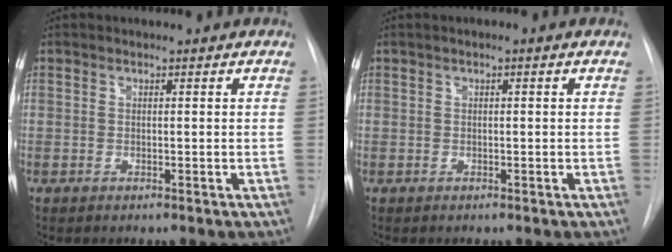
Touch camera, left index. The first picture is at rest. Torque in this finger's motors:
{"motor_torque": [0.22, -0.18, -0.10, -0.01]}